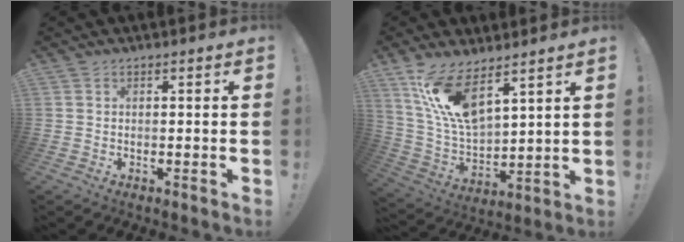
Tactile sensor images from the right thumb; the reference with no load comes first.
{"total": 14.8, "force": [10.1, 5.0, 9.7], "torque": [-0.197, -0.064, 0.185]}